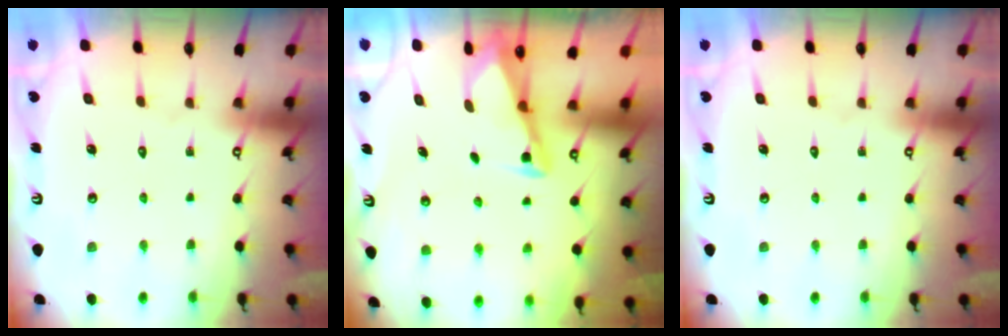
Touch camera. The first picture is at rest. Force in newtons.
{"total": 2.8, "press": 2.8, "slide": 0.4}
{"total": 0.0}